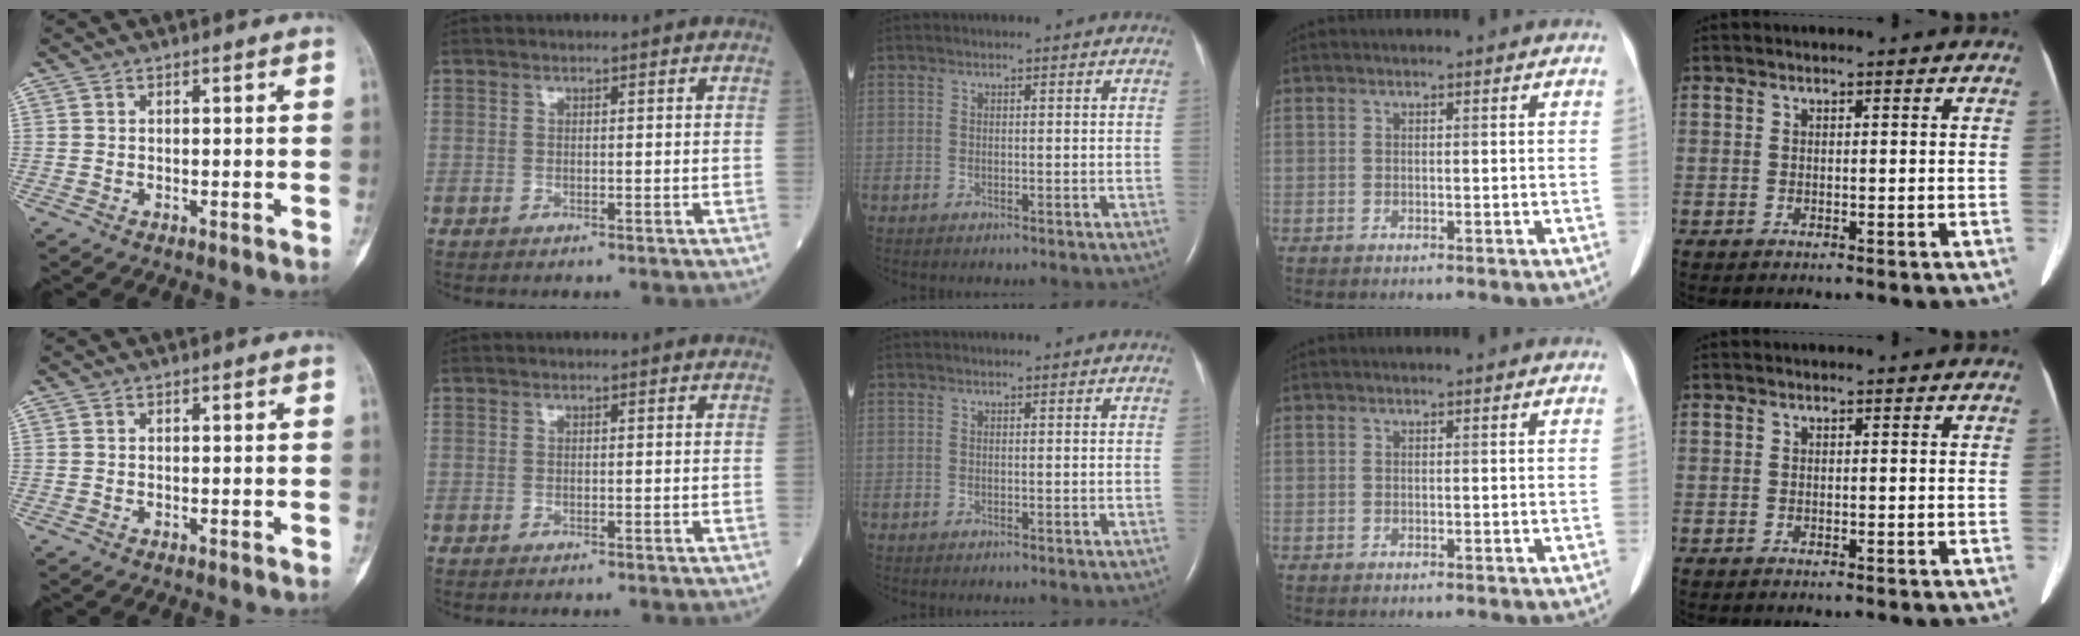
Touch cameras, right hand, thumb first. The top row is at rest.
{}